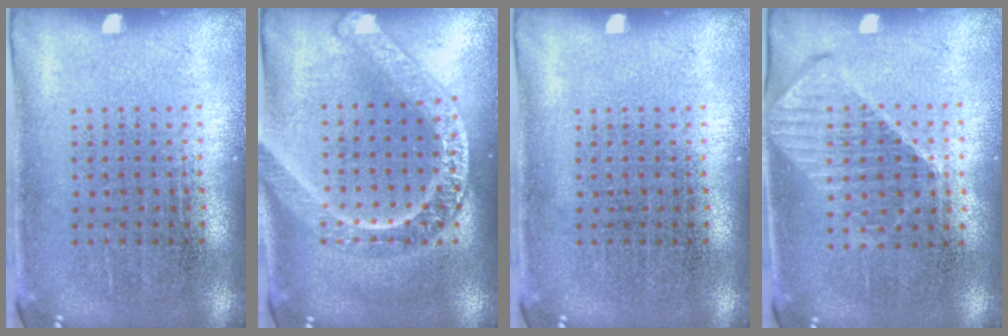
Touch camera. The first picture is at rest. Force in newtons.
{"total": 3.1, "press": 3.1, "slide": 0.3}
{"total": 0.0}
{"total": 1.2, "press": 1.1, "slide": 0.4}